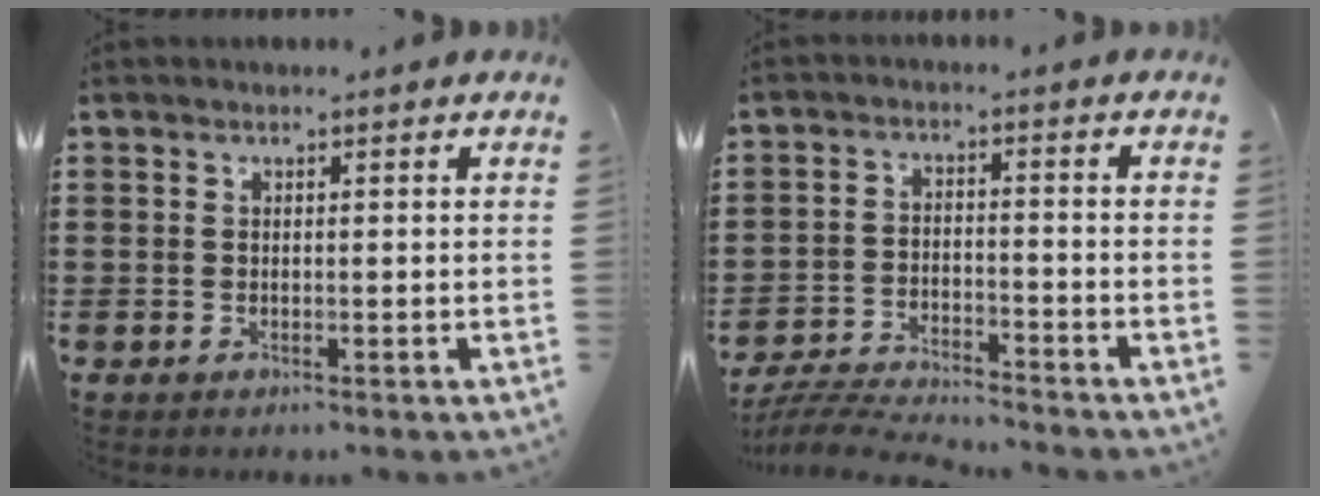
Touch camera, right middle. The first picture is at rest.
{"total": 5.5, "force": [-5.3, 0.3, 1.2], "torque": [-0.030, 0.000, -0.109]}